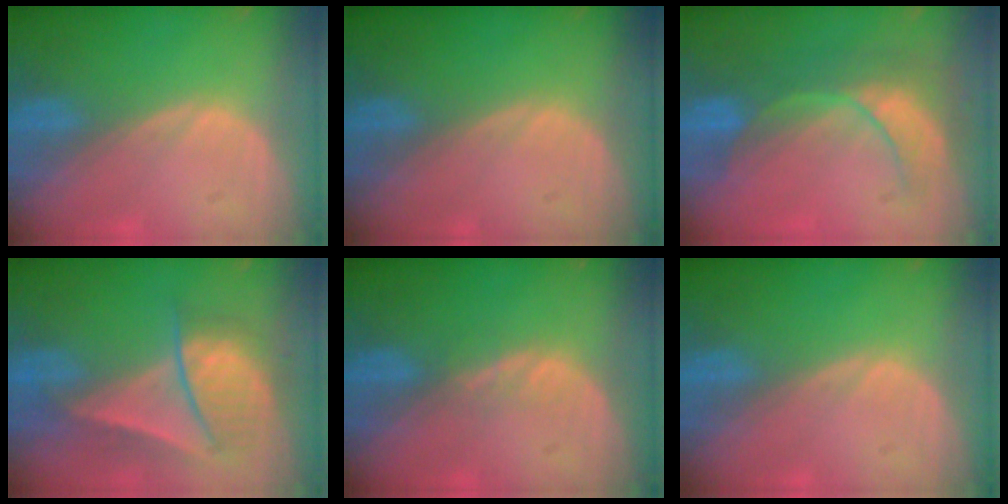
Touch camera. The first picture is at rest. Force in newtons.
{"total": 0.0}
{"total": 8.9, "press": 7.8, "slide": 4.2}
{"total": 7.8, "press": 7.5, "slide": 2.1}
{"total": 1.5, "press": 1.5, "slide": 0.2}
{"total": 0.0}